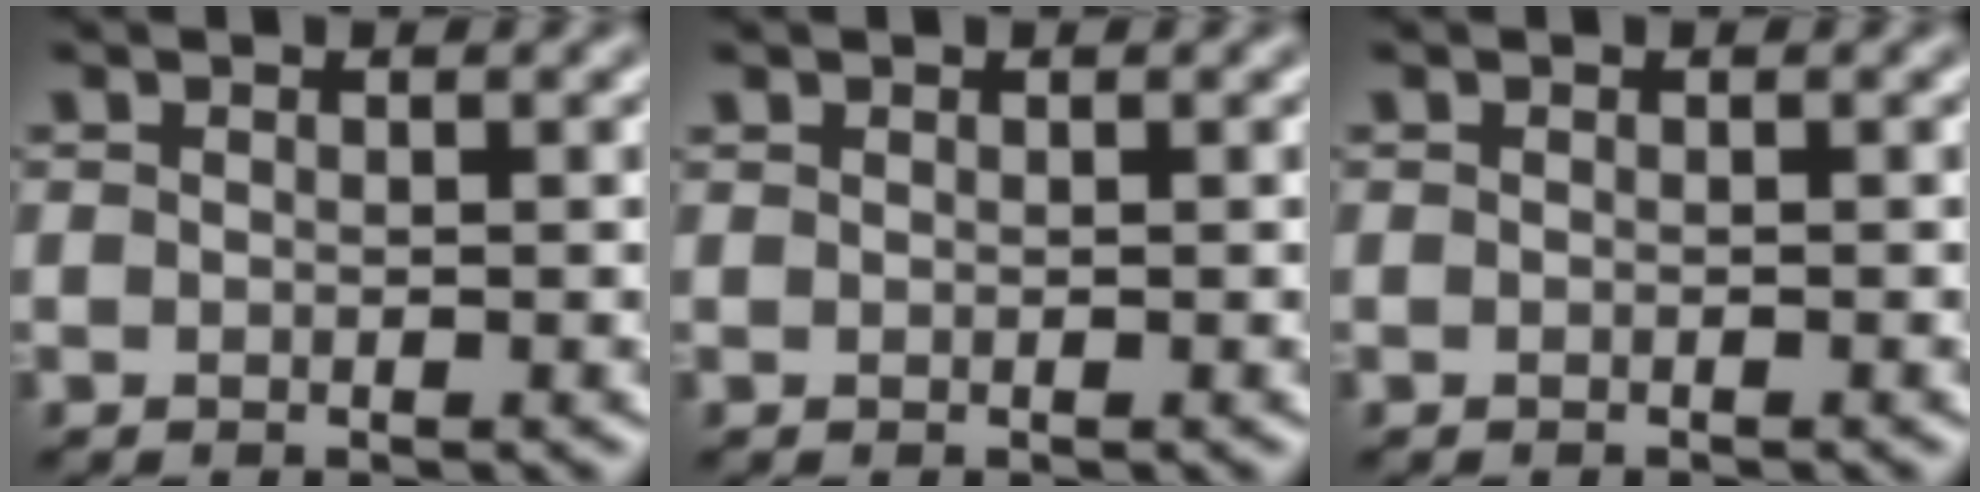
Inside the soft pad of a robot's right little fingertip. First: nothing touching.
{"total": 0.0}
{"total": 0.7, "force": [-0.6, 0.0, 0.1], "torque": [0.002, -0.001, -0.011]}